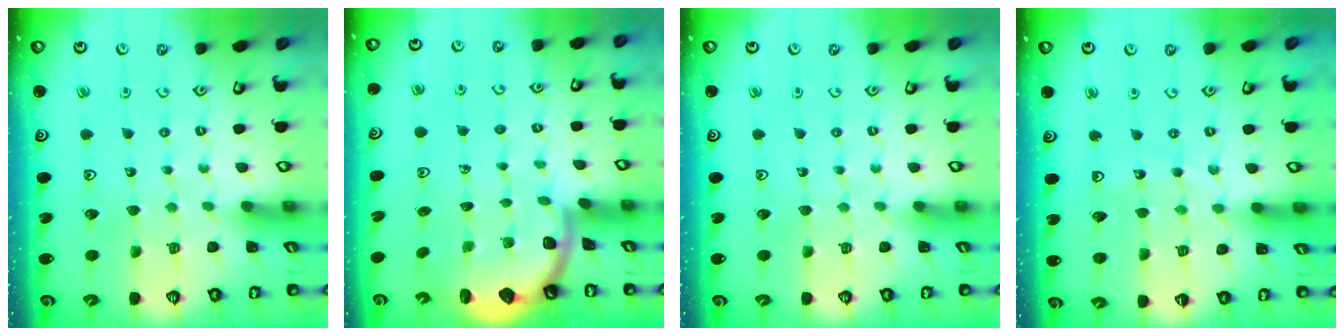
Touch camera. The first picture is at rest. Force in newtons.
{"total": 1.7, "press": 1.7, "slide": 0.2}
{"total": 0.0}
{"total": 8.4, "press": 7.7, "slide": 3.2}